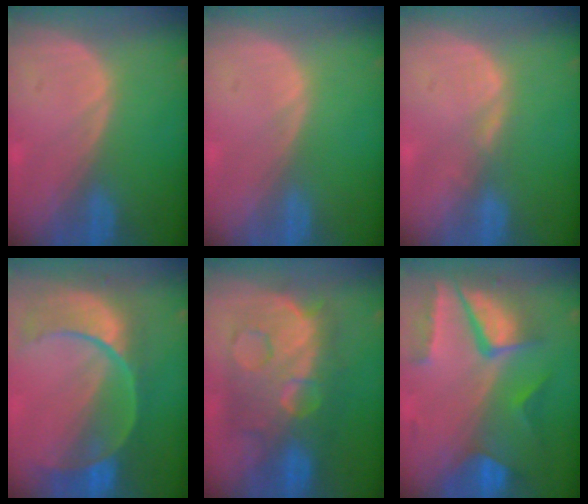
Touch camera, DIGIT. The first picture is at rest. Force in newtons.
{"total": 0.0}
{"total": 1.3, "press": 1.3, "slide": 0.2}
{"total": 11.2, "press": 9.4, "slide": 6.1}
{"total": 12.3, "press": 12.2, "slide": 1.2}
{"total": 10.4, "press": 8.8, "slide": 5.5}